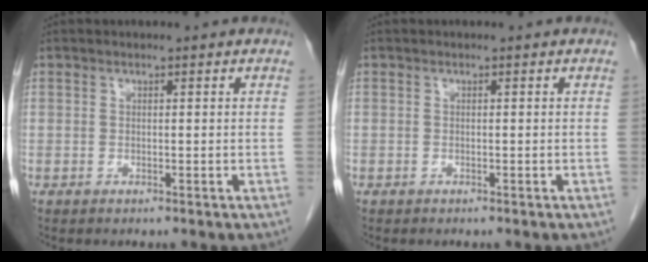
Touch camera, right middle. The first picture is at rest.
{"total": 0.0}